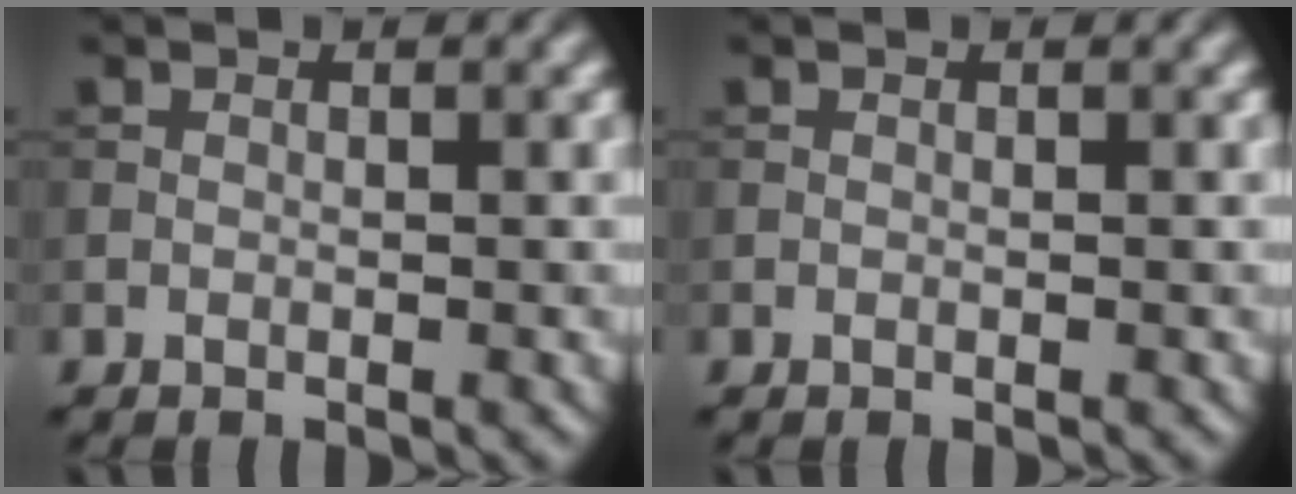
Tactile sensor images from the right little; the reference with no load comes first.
{"total": 0.0}